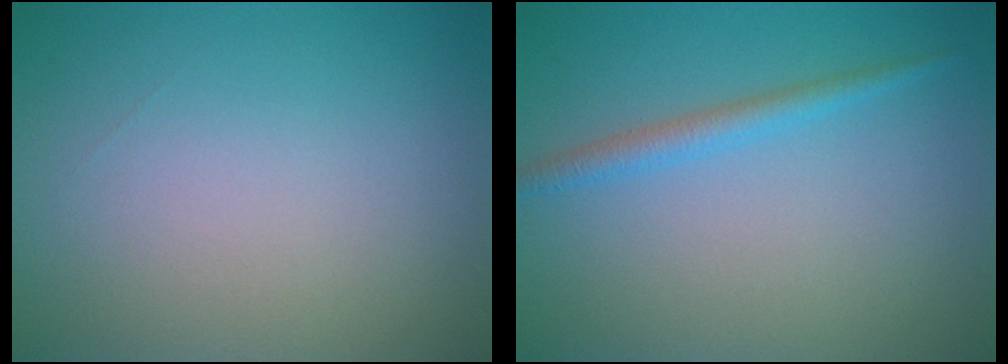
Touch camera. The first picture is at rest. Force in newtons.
{"total": 1.8, "press": 1.8, "slide": 0.1}